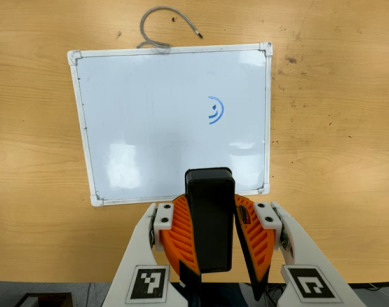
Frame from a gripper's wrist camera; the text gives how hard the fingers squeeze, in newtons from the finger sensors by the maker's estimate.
{"total": 9.8, "left": 9.5, "right": 10.1}